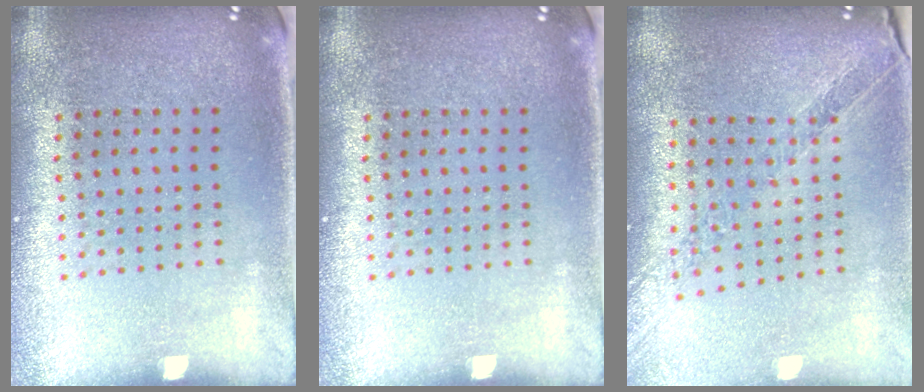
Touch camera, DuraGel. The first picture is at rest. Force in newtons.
{"total": 0.0}
{"total": 1.2, "press": 1.2, "slide": 0.2}